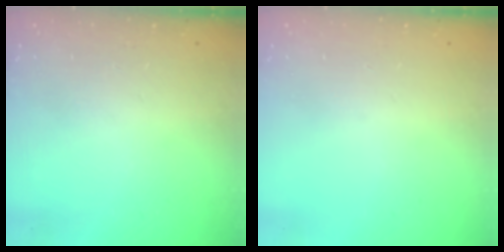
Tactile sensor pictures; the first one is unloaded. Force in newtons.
{"total": 0.0}